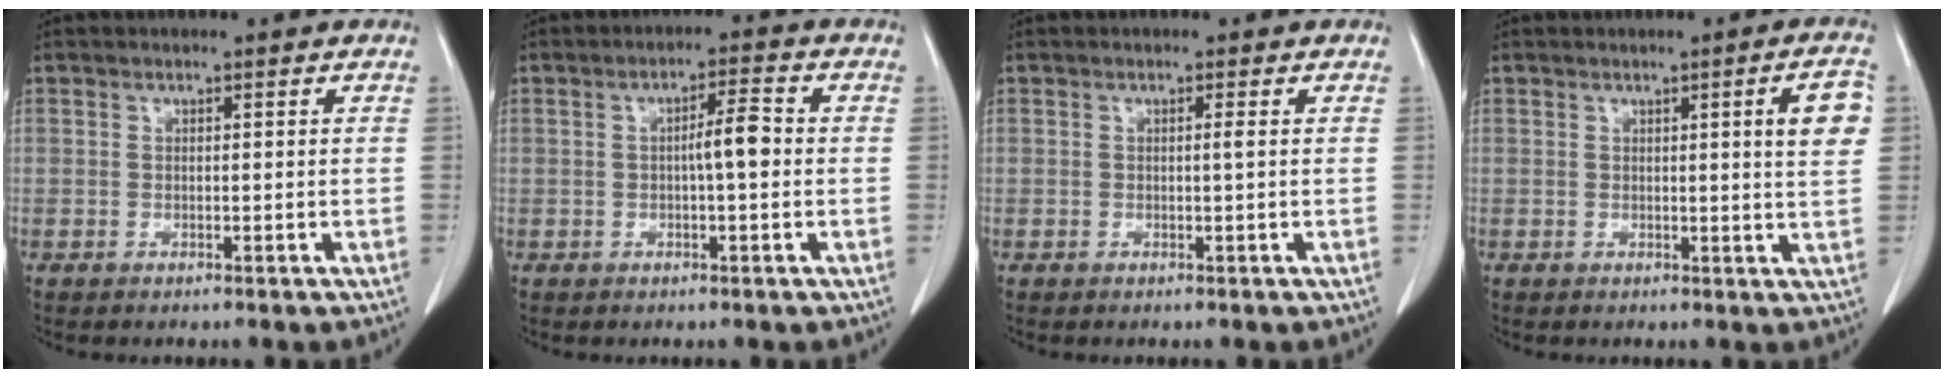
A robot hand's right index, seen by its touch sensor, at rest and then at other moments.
{"total": 4.2, "force": [-0.2, 0.5, 4.1], "torque": [-0.068, 0.008, -0.004]}
{"total": 0.7, "force": [0.0, -0.2, 0.6], "torque": [-0.008, -0.001, 0.000]}
{"total": 5.0, "force": [1.2, 0.0, 4.9], "torque": [-0.060, -0.004, 0.013]}